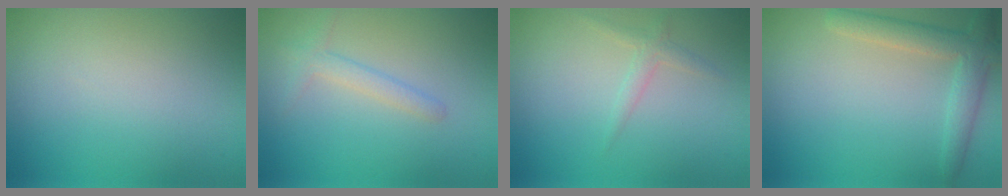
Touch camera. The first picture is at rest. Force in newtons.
{"total": 1.7, "press": 1.7, "slide": 0.1}
{"total": 1.3, "press": 1.3, "slide": 0.0}
{"total": 3.4, "press": 3.4, "slide": 0.4}